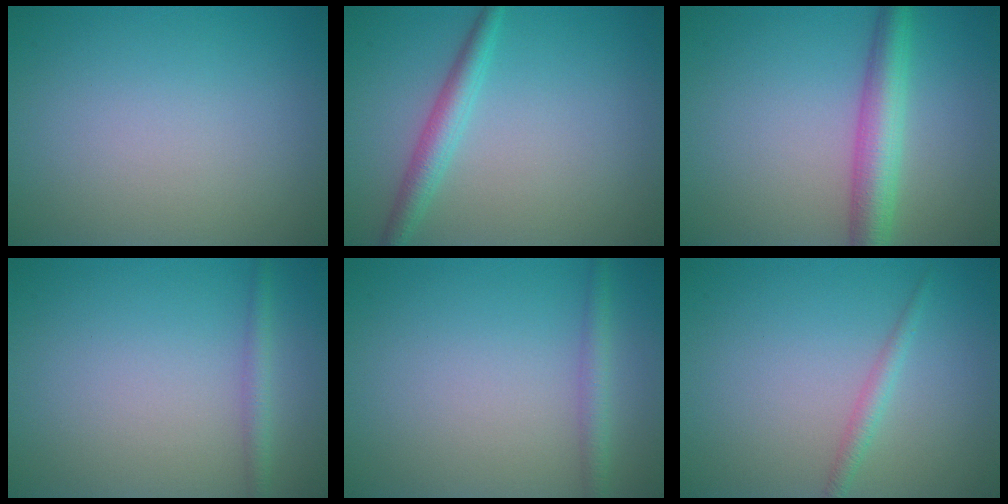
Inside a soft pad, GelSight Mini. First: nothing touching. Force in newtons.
{"total": 2.6, "press": 2.6, "slide": 0.1}
{"total": 4.6, "press": 4.6, "slide": 0.0}
{"total": 1.5, "press": 1.5, "slide": 0.1}
{"total": 1.7, "press": 1.7, "slide": 0.1}
{"total": 1.4, "press": 1.4, "slide": 0.0}